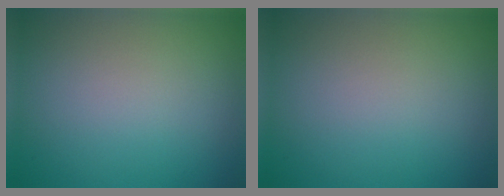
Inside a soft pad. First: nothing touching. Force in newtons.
{"total": 0.0}